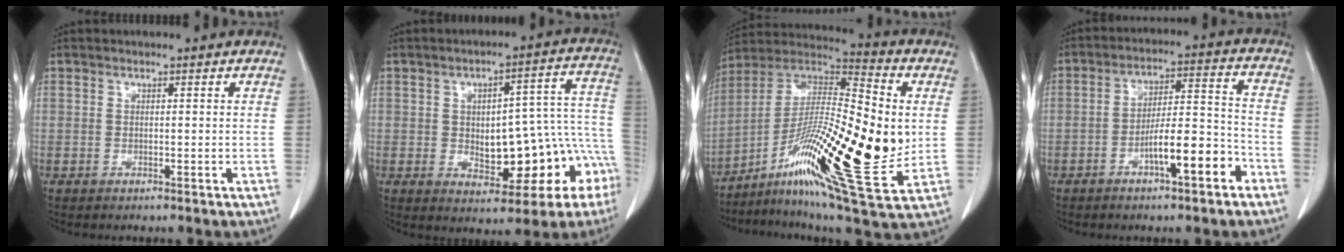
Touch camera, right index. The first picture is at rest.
{"total": 15.5, "force": [-4.3, 6.6, 13.4], "torque": [-0.122, 0.052, -0.040]}
{"total": 23.8, "force": [-2.9, 4.1, 23.2], "torque": [-0.402, 0.001, -0.052]}
{"total": 9.5, "force": [-4.9, 1.4, 8.1], "torque": [-0.131, 0.020, -0.076]}